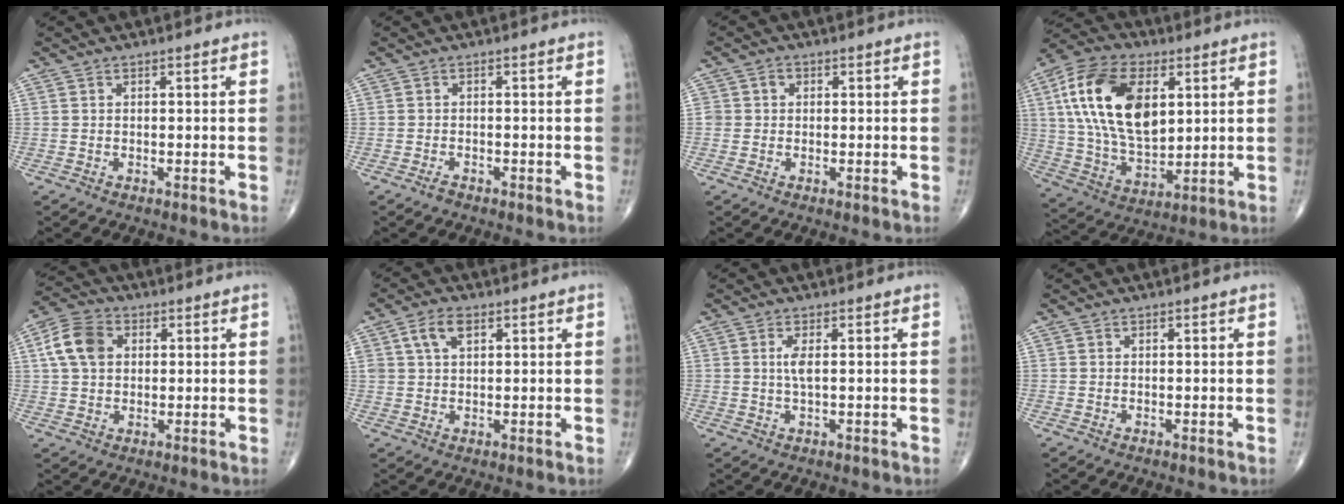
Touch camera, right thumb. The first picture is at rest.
{"total": 1.1, "force": [-0.9, 0.4, 0.4], "torque": [-0.007, 0.001, -0.017]}
{"total": 2.2, "force": [0.3, 2.1, 0.6], "torque": [0.004, 0.004, 0.002]}
{"total": 21.0, "force": [5.5, 12.0, 16.4], "torque": [-0.294, -0.010, 0.097]}
{"total": 8.5, "force": [1.9, 6.2, 5.4], "torque": [-0.097, 0.011, 0.030]}
{"total": 5.2, "force": [2.2, 3.0, 3.6], "torque": [-0.066, 0.003, 0.044]}
{"total": 2.5, "force": [0.5, 0.6, 2.4], "torque": [-0.058, -0.001, 0.012]}
{"total": 0.0}